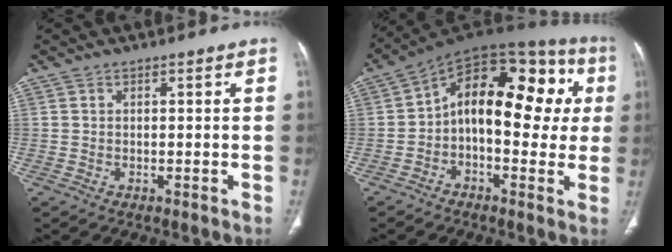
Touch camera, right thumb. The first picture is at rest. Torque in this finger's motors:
{"motor_torque": [0.11, 0.98, 0.34, 0.15, 0.37]}